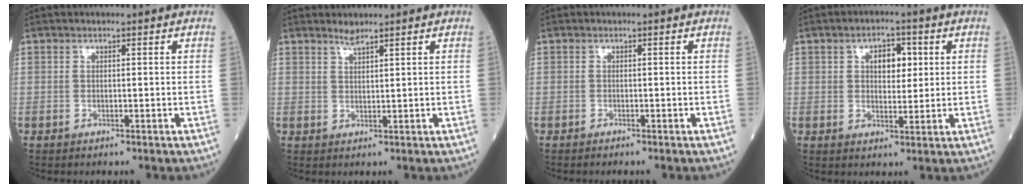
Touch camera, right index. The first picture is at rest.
{"total": 1.7, "force": [1.5, 0.0, 0.6], "torque": [-0.013, -0.002, 0.032]}
{"total": 0.6, "force": [-0.5, 0.0, 0.2], "torque": [-0.007, -0.001, -0.010]}
{"total": 4.8, "force": [1.4, 2.6, 3.7], "torque": [-0.054, 0.010, 0.022]}